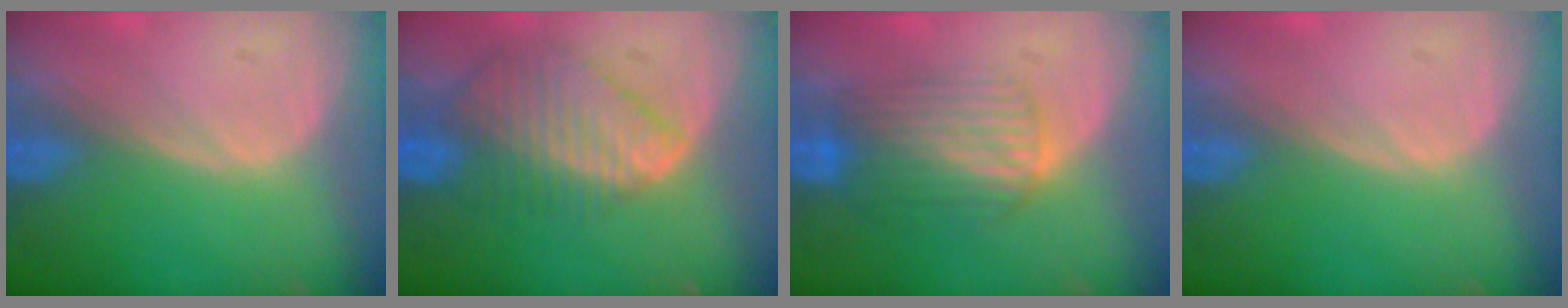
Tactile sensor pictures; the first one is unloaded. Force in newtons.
{"total": 8.7, "press": 7.7, "slide": 4.0}
{"total": 6.6, "press": 6.3, "slide": 1.8}
{"total": 0.0}